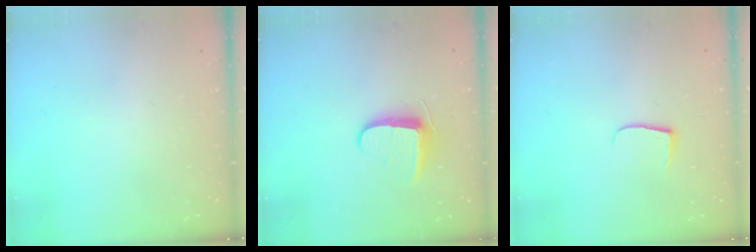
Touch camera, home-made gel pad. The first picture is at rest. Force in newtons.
{"total": 9.1, "press": 9.0, "slide": 1.0}
{"total": 5.2, "press": 5.2, "slide": 0.7}